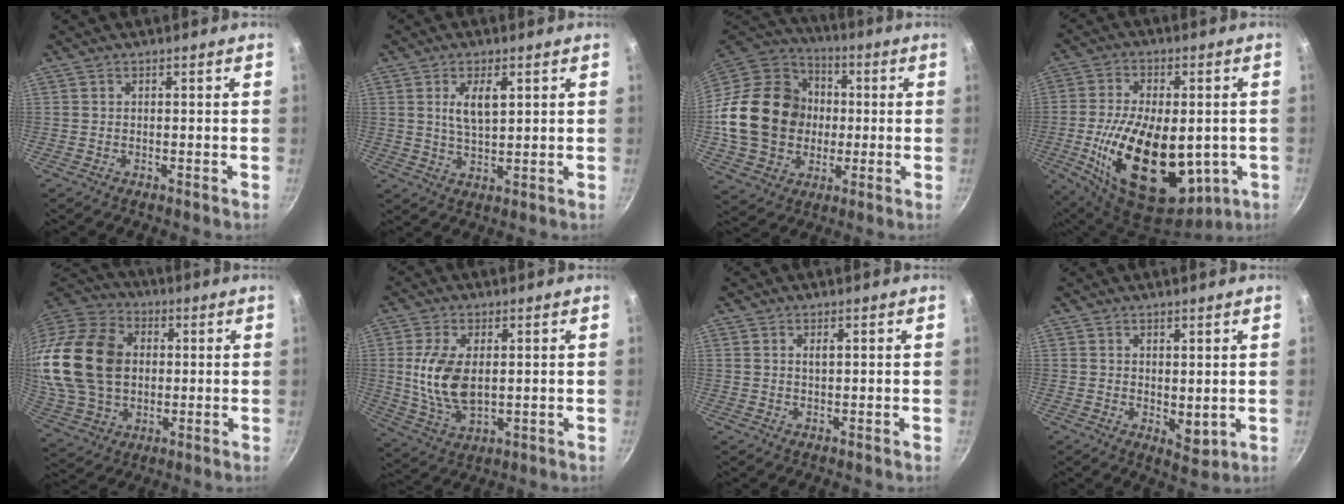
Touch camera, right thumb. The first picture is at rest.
{"total": 6.0, "force": [1.9, 2.6, 5.0], "torque": [-0.087, -0.011, 0.038]}
{"total": 23.5, "force": [-0.6, 19.6, 13.0], "torque": [-0.214, 0.033, -0.003]}
{"total": 24.5, "force": [-3.6, 14.0, 19.8], "torque": [-0.336, -0.008, -0.040]}
{"total": 22.7, "force": [2.4, 17.0, 14.9], "torque": [-0.272, 0.017, 0.051]}
{"total": 11.1, "force": [1.2, 6.1, 9.2], "torque": [-0.182, -0.014, 0.030]}
{"total": 1.4, "force": [0.7, 0.3, 1.2], "torque": [-0.021, -0.001, 0.014]}
{"total": 4.1, "force": [1.2, 2.4, 3.0], "torque": [-0.038, -0.019, 0.023]}